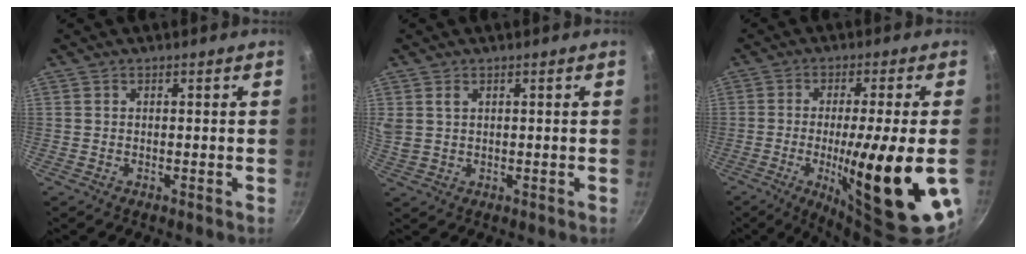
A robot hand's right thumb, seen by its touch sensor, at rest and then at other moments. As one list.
[{"total": 3.6, "force": [1.6, 2.3, 2.1], "torque": [-0.036, -0.001, 0.038]}, {"total": 22.8, "force": [-5.0, 4.3, 21.9], "torque": [-0.311, -0.006, -0.065]}]